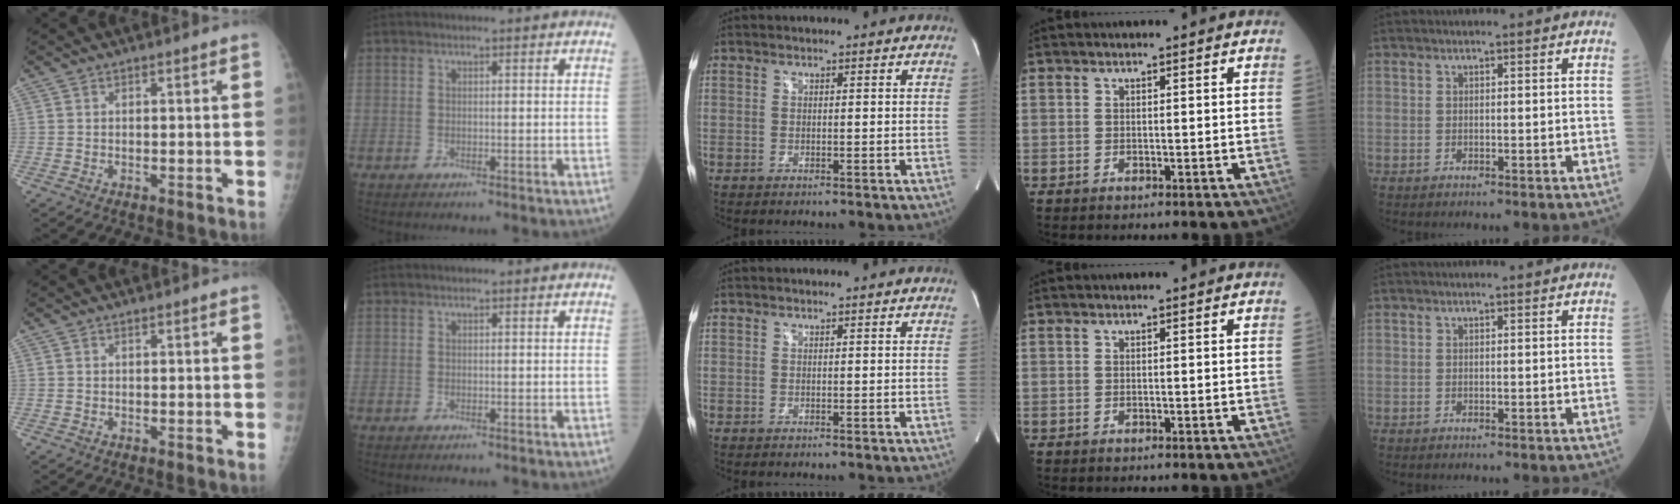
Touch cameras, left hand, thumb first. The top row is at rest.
{}